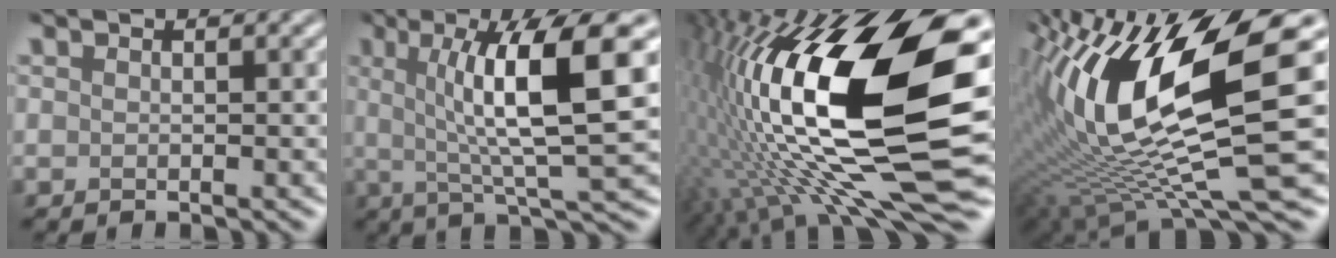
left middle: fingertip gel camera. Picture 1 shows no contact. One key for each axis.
{"total": 9.8, "fx": 1.3, "fy": 1.8, "fz": 9.6, "tx": -0.134, "ty": -0.002, "tz": 0.030}
{"total": 19.9, "fx": 0.3, "fy": 7.9, "fz": 18.2, "tx": -0.342, "ty": -0.009, "tz": 0.008}
{"total": 14.8, "fx": 1.6, "fy": 4.9, "fz": 13.9, "tx": -0.274, "ty": -0.009, "tz": 0.041}